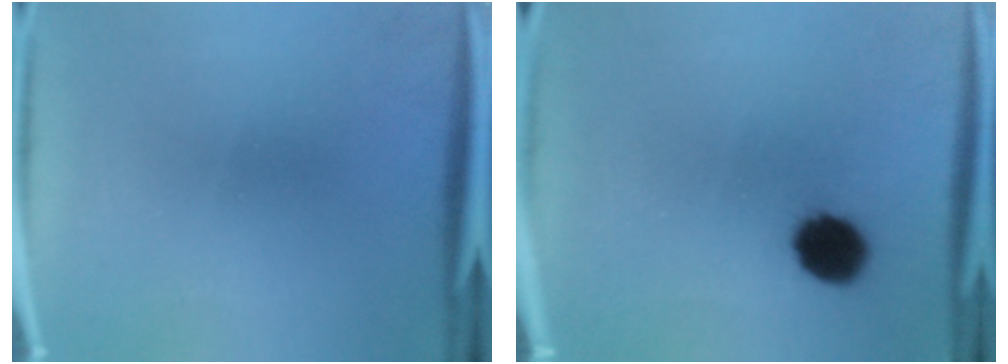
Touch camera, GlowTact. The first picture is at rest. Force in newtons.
{"total": 8.6}